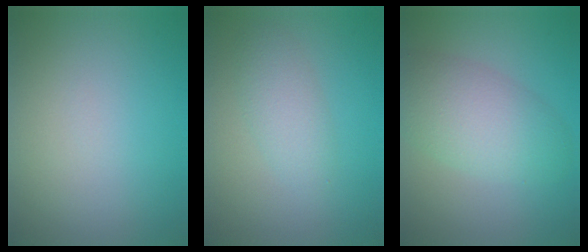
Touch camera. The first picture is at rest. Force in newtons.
{"total": 2.4, "press": 2.4, "slide": 0.1}
{"total": 5.7, "press": 5.7, "slide": 0.1}